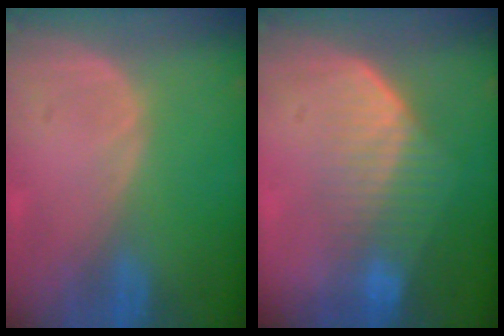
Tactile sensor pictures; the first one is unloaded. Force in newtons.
{"total": 7.1, "press": 6.2, "slide": 3.3}